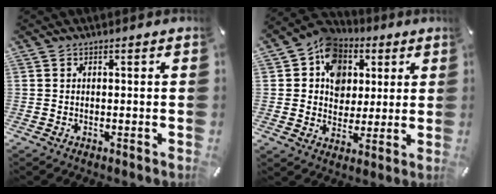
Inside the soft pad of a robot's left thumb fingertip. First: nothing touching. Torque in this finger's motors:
{"motor_torque": [0.38, 0.33, 0.31, -0.18, 0.15]}